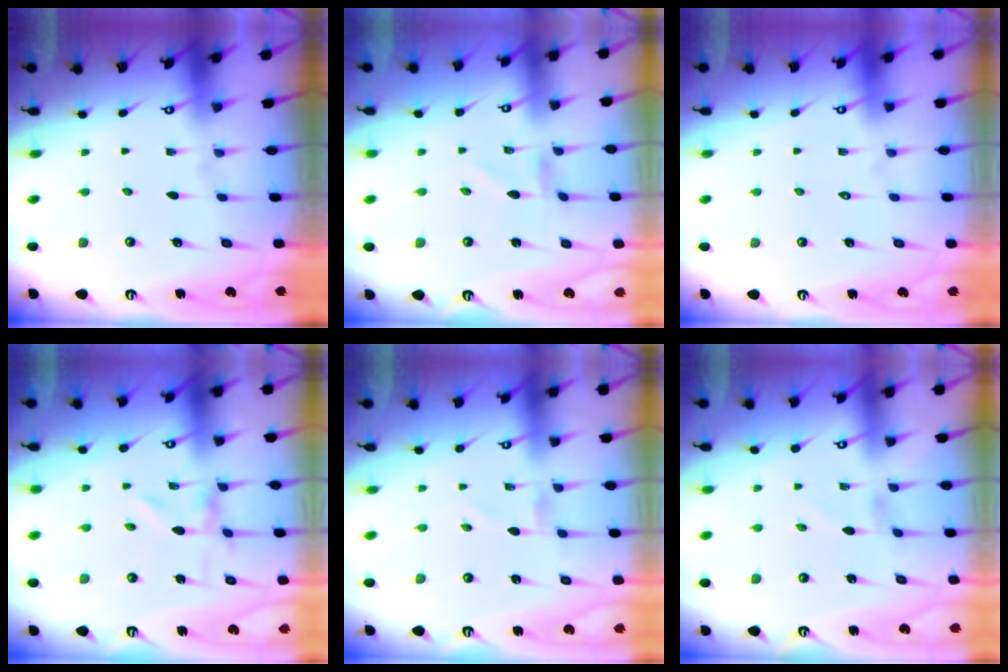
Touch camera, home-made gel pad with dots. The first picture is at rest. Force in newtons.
{"total": 1.1, "press": 1.1, "slide": 0.1}
{"total": 1.6, "press": 1.6, "slide": 0.1}
{"total": 0.0}
{"total": 0.0}
{"total": 1.3, "press": 1.3, "slide": 0.1}